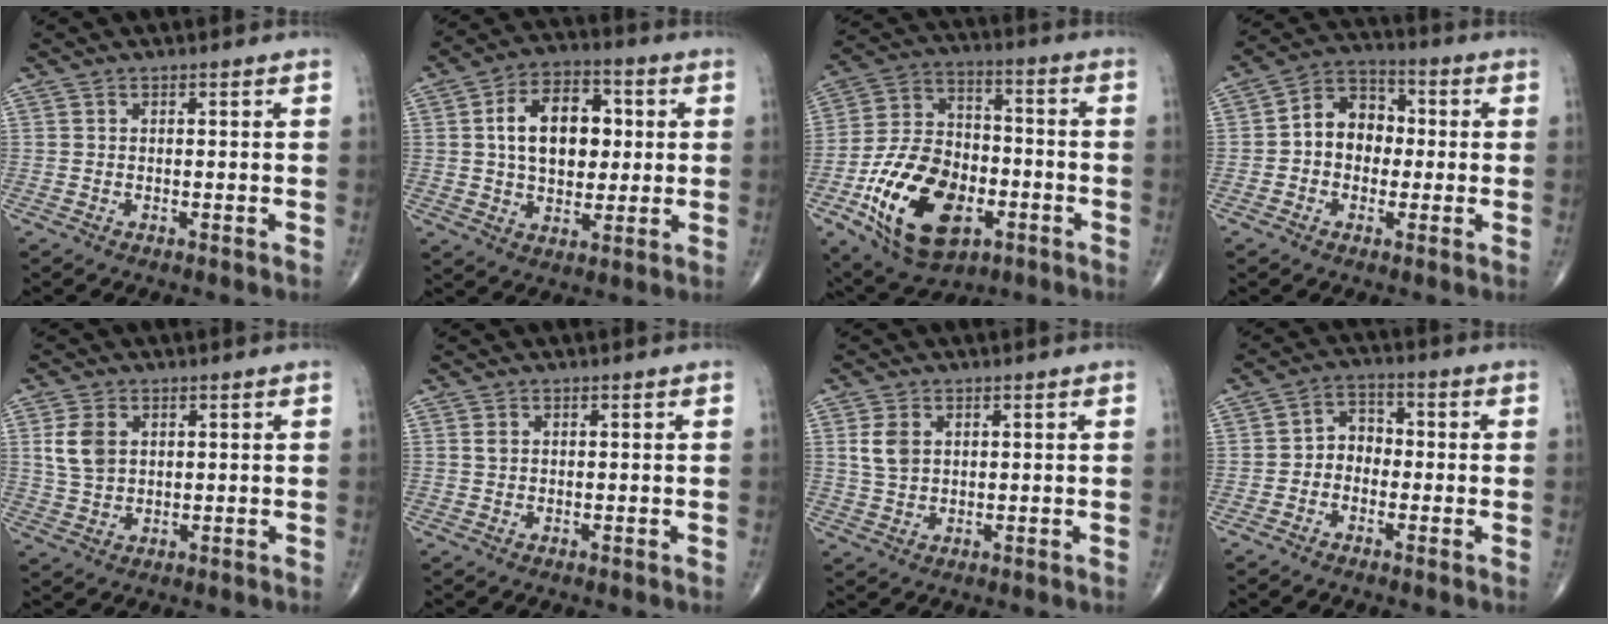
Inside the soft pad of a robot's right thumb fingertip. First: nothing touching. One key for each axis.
{"total": 14.3, "fx": 2.2, "fy": 9.3, "fz": 10.7, "tx": -0.140, "ty": 0.010, "tz": 0.030}
{"total": 21.7, "fx": -7.7, "fy": 13.2, "fz": 15.3, "tx": -0.248, "ty": 0.035, "tz": -0.124}
{"total": 9.3, "fx": -0.2, "fy": 7.3, "fz": 5.8, "tx": -0.060, "ty": 0.030, "tz": -0.017}
{"total": 6.0, "fx": 1.7, "fy": 4.1, "fz": 4.0, "tx": -0.070, "ty": -0.003, "tz": 0.041}
{"total": 0.9, "fx": 0.4, "fy": 0.6, "fz": 0.6, "tx": -0.008, "ty": 0.003, "tz": 0.009}
{"total": 4.4, "fx": 1.3, "fy": 3.0, "fz": 2.9, "tx": -0.050, "ty": -0.003, "tz": 0.033}
{"total": 4.7, "fx": -1.1, "fy": 3.8, "fz": 2.6, "tx": -0.015, "ty": 0.024, "tz": -0.035}